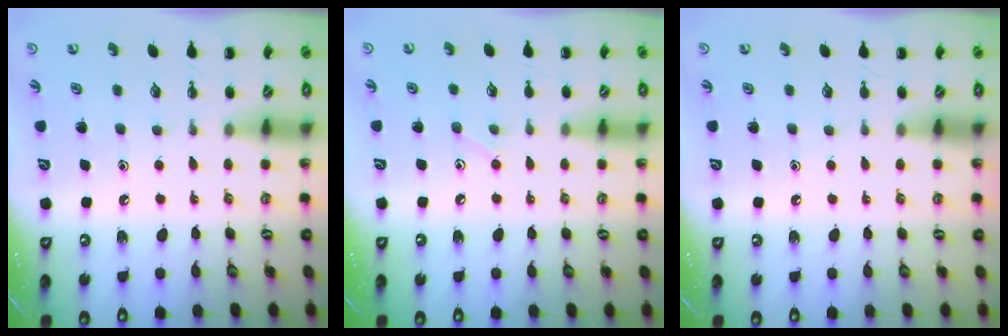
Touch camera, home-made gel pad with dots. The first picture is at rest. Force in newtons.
{"total": 4.8, "press": 4.5, "slide": 1.5}
{"total": 0.0}